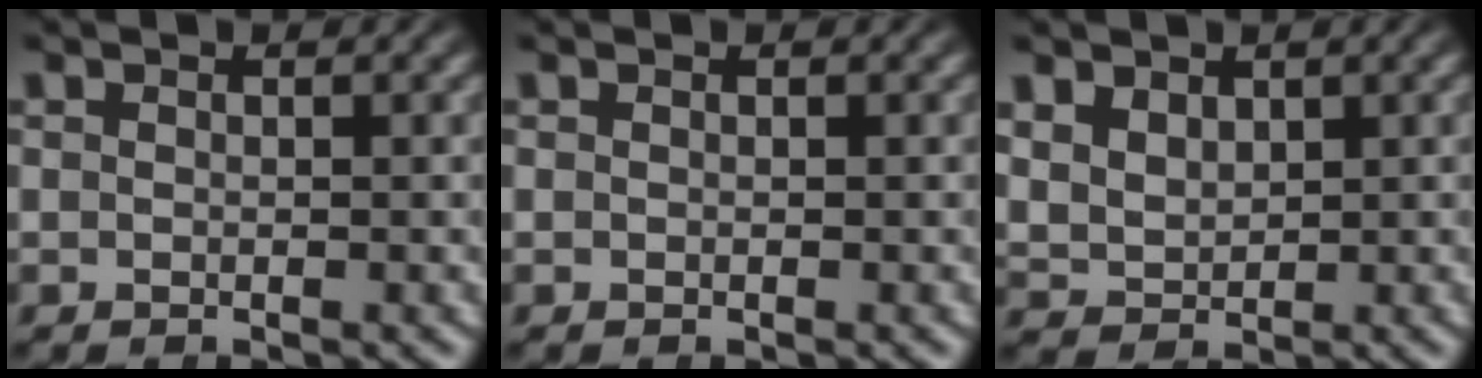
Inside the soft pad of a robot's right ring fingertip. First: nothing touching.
{"total": 0.0}
{"total": 4.1, "force": [1.3, 3.6, 1.6], "torque": [-0.055, -0.011, 0.031]}